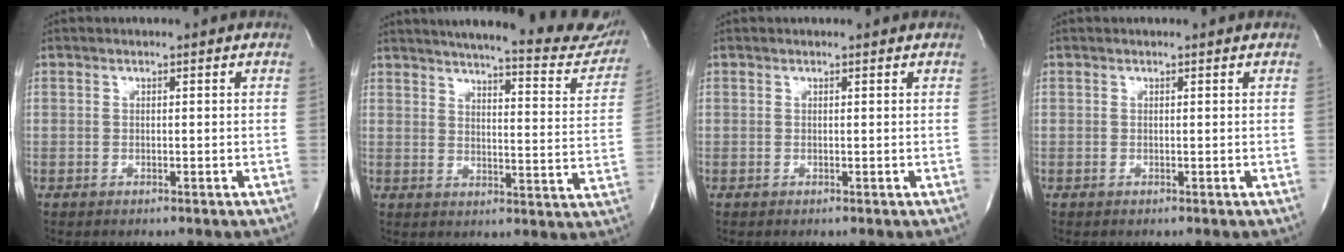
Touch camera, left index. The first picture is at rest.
{"total": 26.1, "force": [23.2, 3.9, 11.4], "torque": [-0.165, -0.064, 0.270]}
{"total": 1.2, "force": [1.2, 0.1, 0.1], "torque": [-0.010, 0.004, 0.011]}
{"total": 0.9, "force": [0.9, 0.2, 0.1], "torque": [-0.009, 0.005, 0.009]}